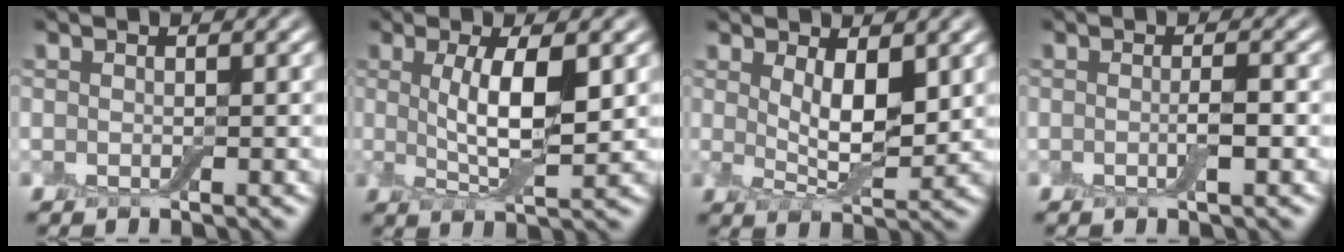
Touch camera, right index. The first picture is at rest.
{"total": 6.1, "force": [1.1, 1.7, 5.7], "torque": [-0.103, -0.002, 0.020]}
{"total": 4.4, "force": [1.3, 1.6, 3.8], "torque": [-0.073, -0.010, 0.027]}
{"total": 1.5, "force": [-0.3, 0.2, 1.5], "torque": [-0.027, 0.000, -0.006]}